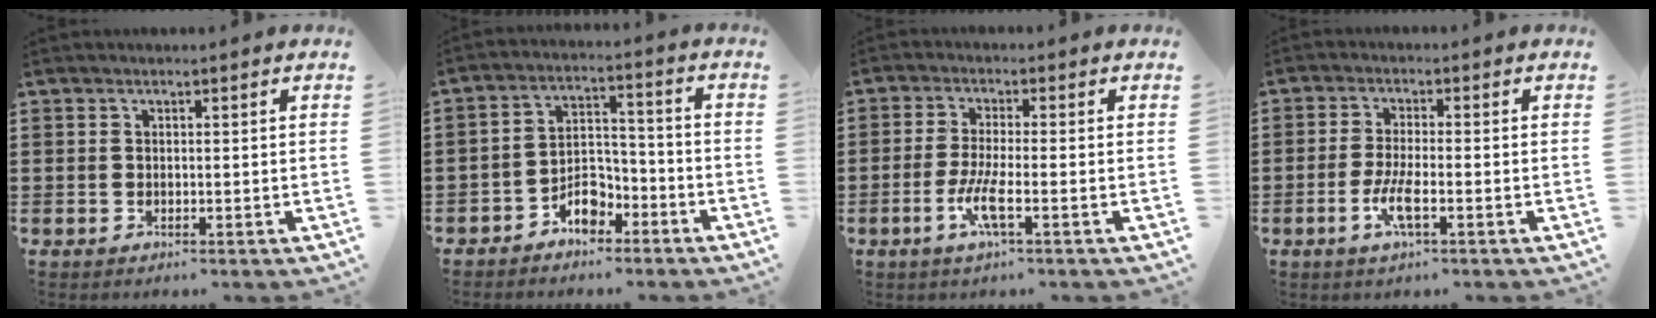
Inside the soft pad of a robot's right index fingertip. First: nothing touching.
{"total": 5.5, "force": [-4.0, 2.9, 2.3], "torque": [-0.045, 0.015, -0.076]}
{"total": 5.2, "force": [-2.0, 0.7, 4.7], "torque": [-0.098, -0.010, -0.041]}
{"total": 4.5, "force": [-1.8, 0.9, 4.0], "torque": [-0.086, -0.006, -0.037]}